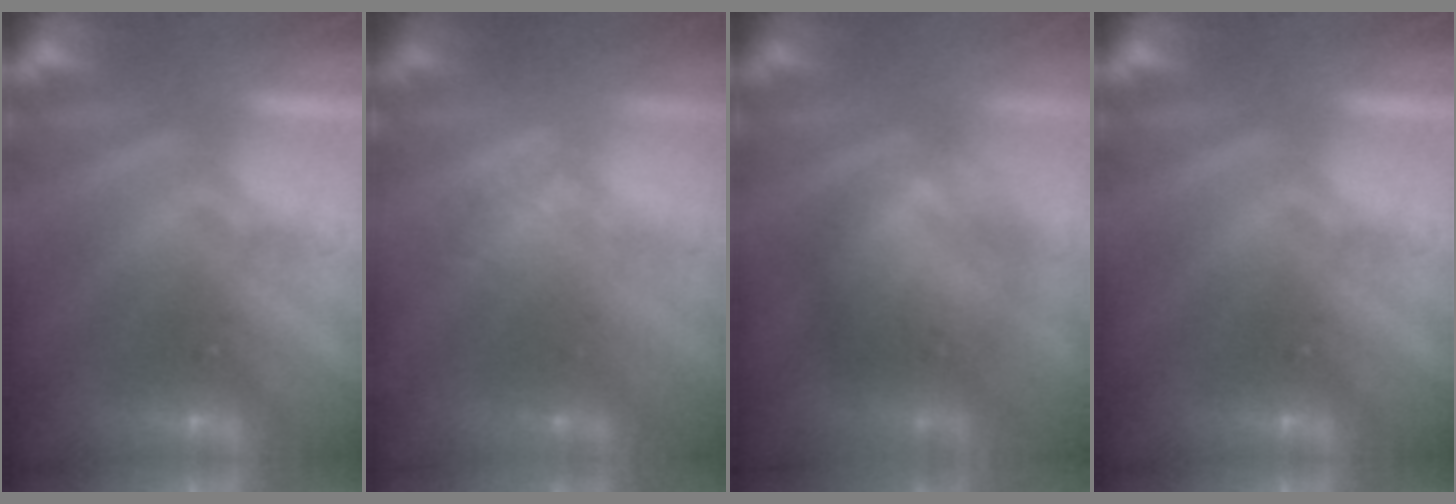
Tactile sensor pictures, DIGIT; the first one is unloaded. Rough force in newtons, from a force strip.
{"total": 1.3}
{"total": 6.1}
{"total": 0.0}